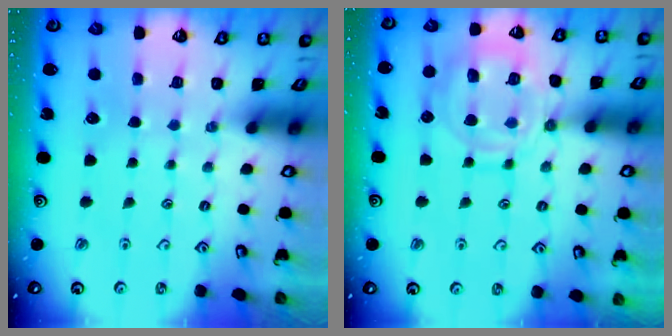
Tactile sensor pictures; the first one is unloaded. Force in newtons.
{"total": 13.0, "press": 13.0, "slide": 1.3}